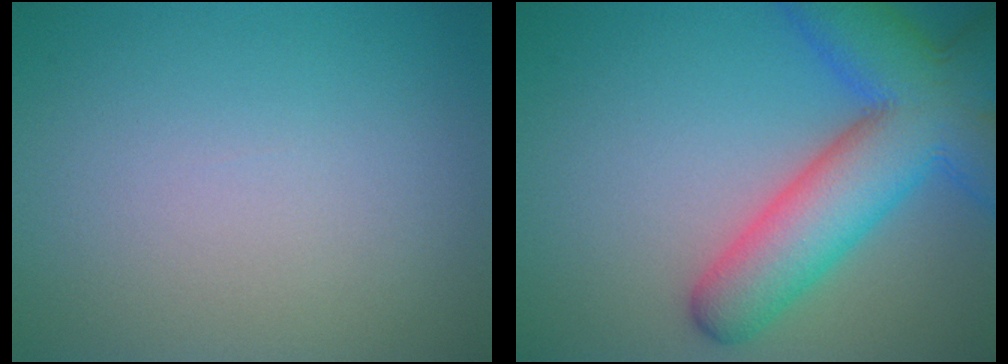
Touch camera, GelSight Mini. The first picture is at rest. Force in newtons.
{"total": 10.2, "press": 10.2, "slide": 0.4}